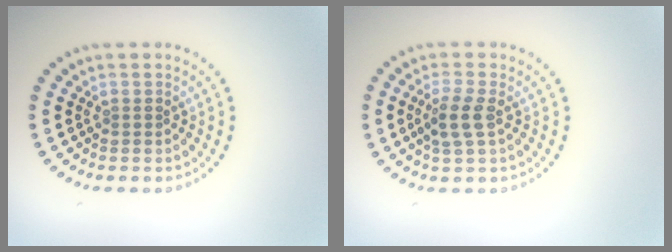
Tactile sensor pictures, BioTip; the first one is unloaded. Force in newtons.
{"total": 2.4, "press": 2.3, "slide": 0.8}